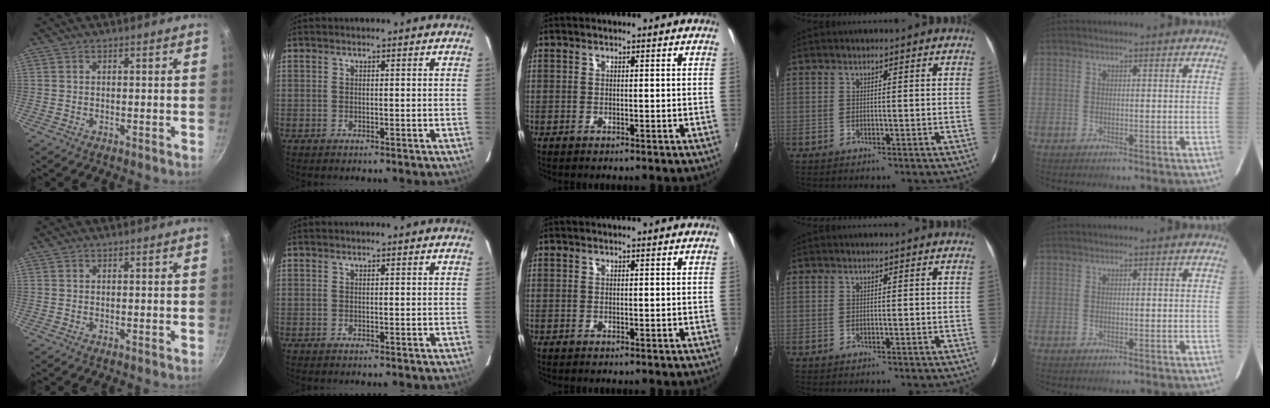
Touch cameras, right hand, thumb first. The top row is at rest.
{}